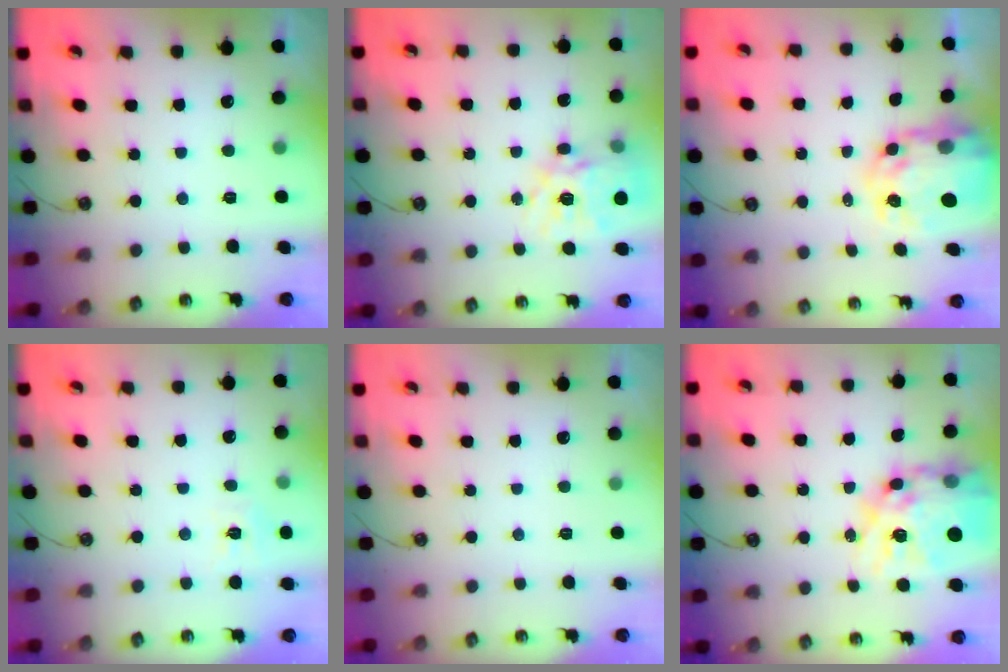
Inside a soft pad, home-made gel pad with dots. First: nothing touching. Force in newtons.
{"total": 16.9, "press": 16.9, "slide": 1.5}
{"total": 10.0, "press": 10.0, "slide": 0.7}
{"total": 6.7, "press": 6.7, "slide": 0.7}
{"total": 0.0}
{"total": 23.3, "press": 23.2, "slide": 2.1}